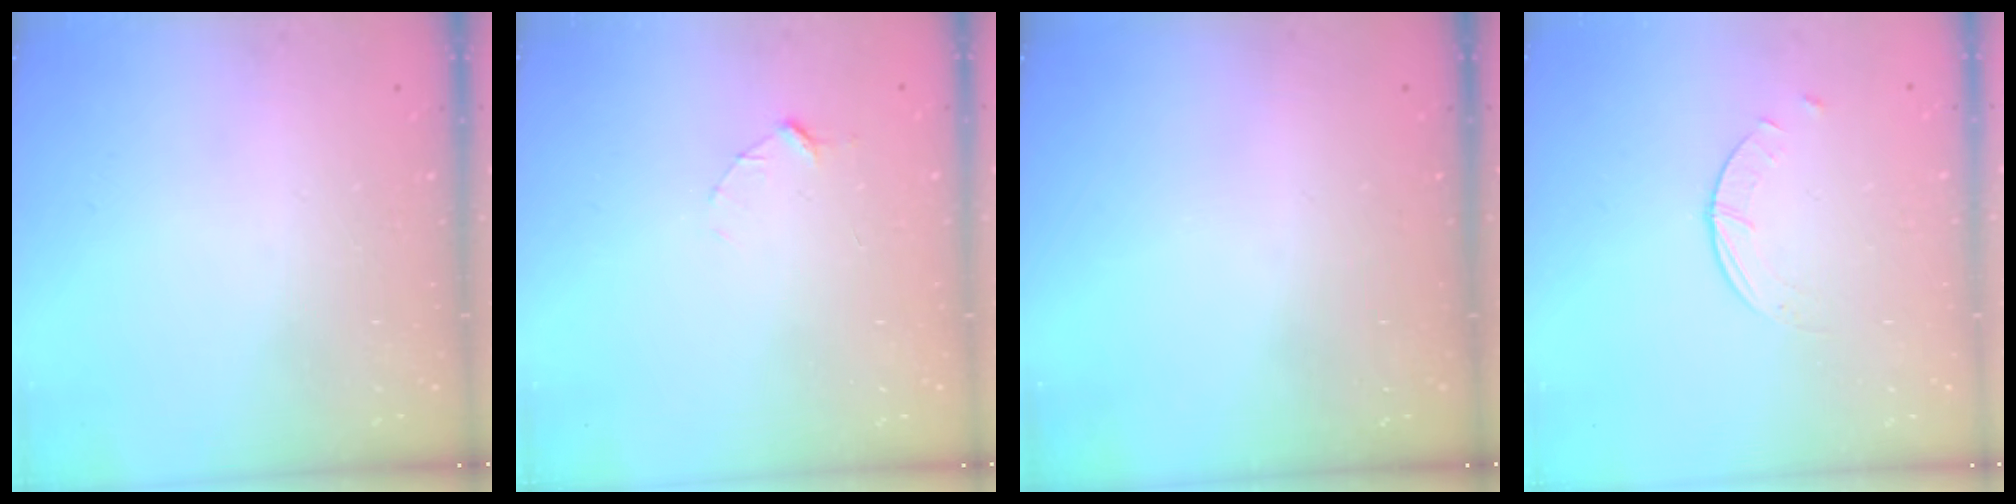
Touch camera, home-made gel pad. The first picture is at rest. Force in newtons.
{"total": 2.9, "press": 2.9, "slide": 0.3}
{"total": 0.0}
{"total": 0.9, "press": 0.9, "slide": 0.2}